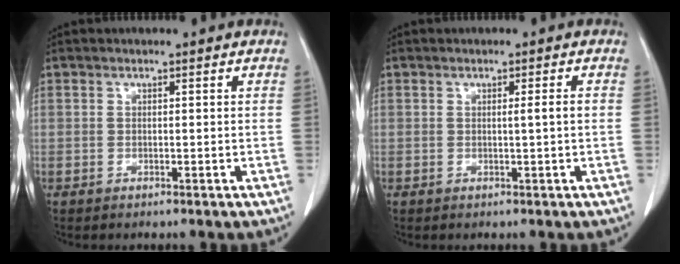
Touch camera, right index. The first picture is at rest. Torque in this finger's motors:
{"motor_torque": [0.25, -0.15, 0.07, 0.03]}